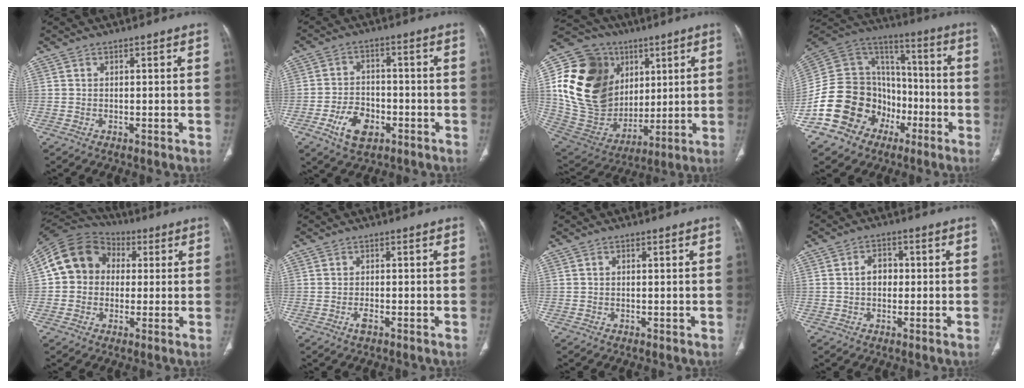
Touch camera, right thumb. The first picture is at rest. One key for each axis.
{"total": 8.2, "fx": -3.7, "fy": 5.2, "fz": 5.1, "tx": -0.076, "ty": 0.021, "tz": -0.060}
{"total": 27.8, "fx": 6.8, "fy": 21.3, "fz": 16.5, "tx": -0.301, "ty": 0.007, "tz": 0.142}
{"total": 22.0, "fx": -8.6, "fy": 17.5, "fz": 10.1, "tx": -0.157, "ty": 0.088, "tz": -0.145}
{"total": 13.2, "fx": 1.8, "fy": 11.3, "fz": 6.5, "tx": -0.106, "ty": 0.027, "tz": 0.022}
{"total": 1.4, "fx": -0.7, "fy": 0.4, "fz": 1.1, "tx": -0.025, "ty": -0.002, "tz": -0.014}
{"total": 0.0}
{"total": 4.1, "fx": 0.0, "fy": 3.1, "fz": 2.7, "tx": -0.031, "ty": 0.012, "tz": -0.005}